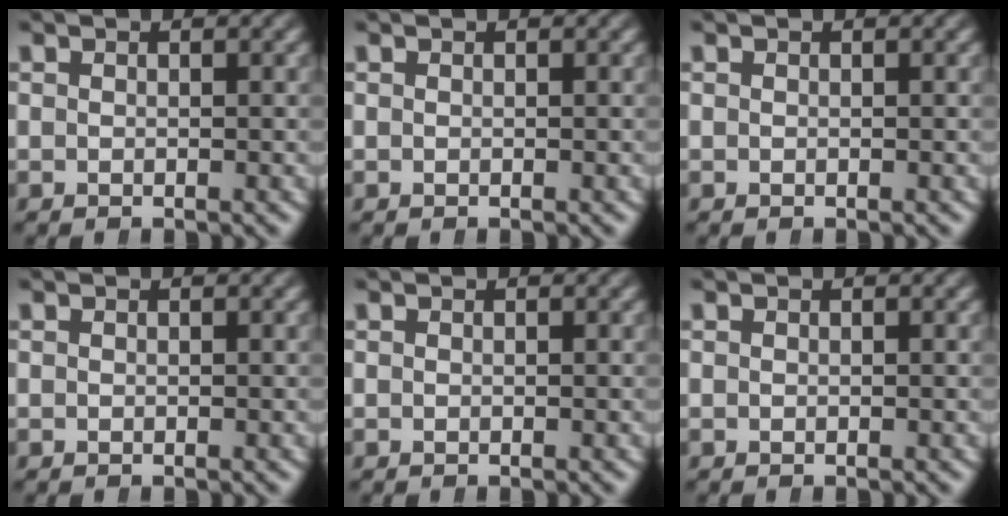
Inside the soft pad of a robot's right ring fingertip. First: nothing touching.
{"total": 0.0}
{"total": 0.0}
{"total": 0.0}
{"total": 0.0}
{"total": 0.0}